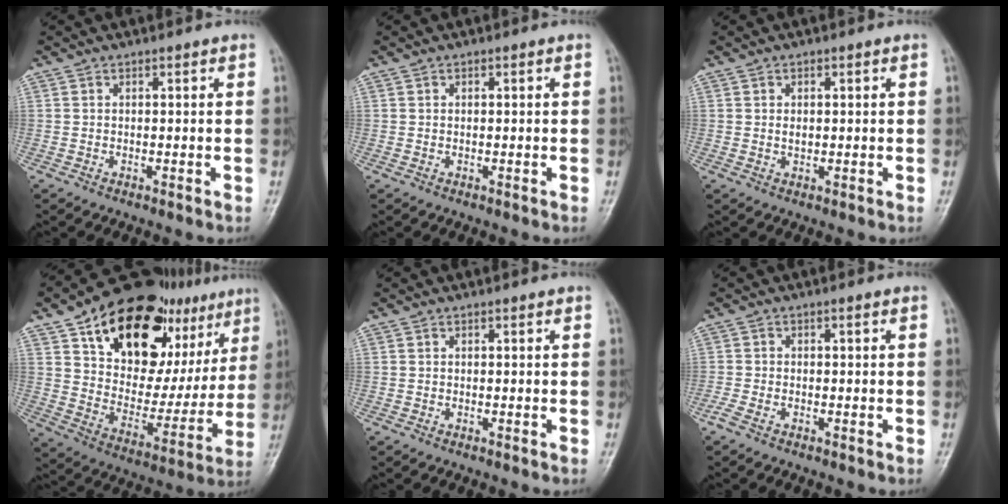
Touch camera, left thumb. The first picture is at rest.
{"total": 0.0}
{"total": 1.5, "force": [0.2, 1.0, 1.1], "torque": [-0.018, 0.001, 0.006]}
{"total": 29.4, "force": [16.2, 16.0, 18.6], "torque": [-0.228, -0.027, 0.257]}
{"total": 0.0}
{"total": 2.1, "force": [-1.2, 0.7, 1.6], "torque": [-0.041, 0.005, -0.027]}